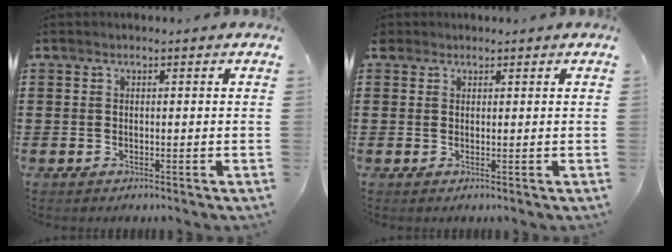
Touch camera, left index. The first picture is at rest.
{"total": 1.1, "force": [0.8, 0.6, 0.1], "torque": [-0.005, 0.005, 0.016]}